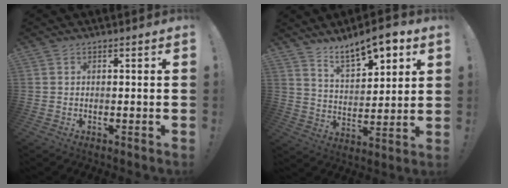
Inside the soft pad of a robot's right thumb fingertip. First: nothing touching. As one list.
[{"total": 11.8, "force": [9.0, 4.3, 6.3], "torque": [-0.100, -0.058, 0.160]}]